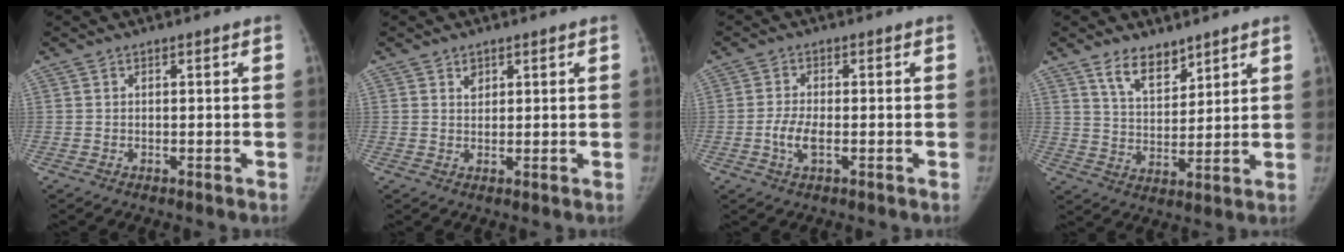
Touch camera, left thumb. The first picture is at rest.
{"total": 1.8, "force": [1.1, 1.2, 0.7], "torque": [0.002, -0.006, 0.017]}
{"total": 4.2, "force": [-1.2, 1.8, 3.6], "torque": [-0.077, 0.005, -0.025]}
{"total": 7.7, "force": [5.6, 3.8, 3.7], "torque": [-0.036, -0.044, 0.104]}